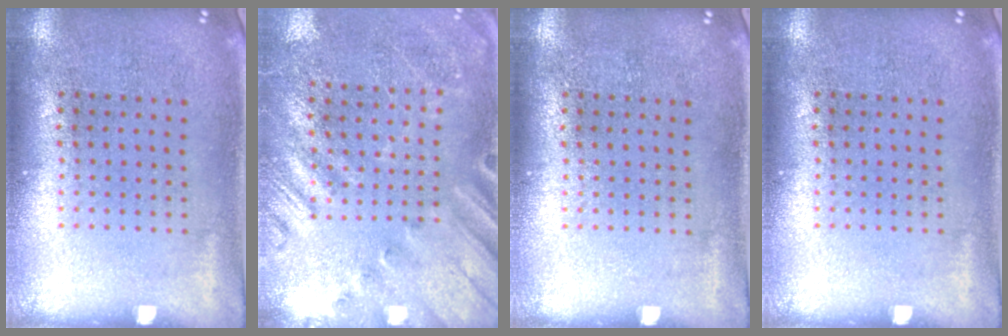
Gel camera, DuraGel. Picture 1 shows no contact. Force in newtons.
{"total": 2.2, "press": 1.8, "slide": 1.2}
{"total": 0.0}
{"total": 0.0}